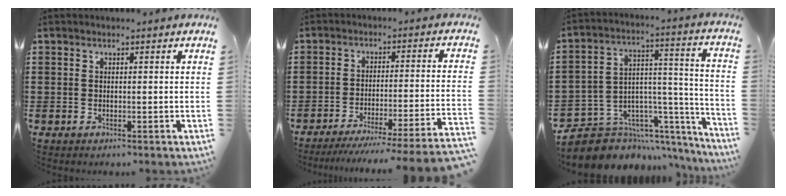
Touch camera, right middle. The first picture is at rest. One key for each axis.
{"total": 5.8, "fx": -4.8, "fy": -0.7, "fz": 3.2, "tx": -0.049, "ty": -0.023, "tz": -0.095}
{"total": 7.3, "fx": -6.0, "fy": 4.1, "fz": 0.9, "tx": -0.030, "ty": -0.007, "tz": -0.107}